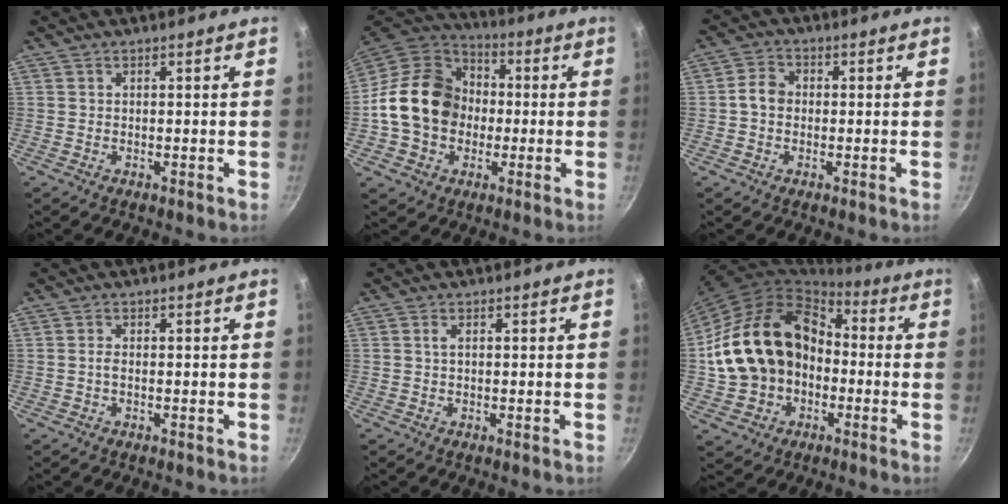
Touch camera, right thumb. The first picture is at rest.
{"total": 18.4, "force": [-0.9, 14.9, 10.7], "torque": [-0.160, 0.040, -0.025]}
{"total": 4.0, "force": [-0.2, 3.3, 2.3], "torque": [-0.032, 0.015, -0.014]}
{"total": 0.8, "force": [-0.2, 0.3, 0.8], "torque": [-0.018, 0.003, -0.007]}
{"total": 0.9, "force": [0.2, 0.2, 0.9], "torque": [-0.018, 0.001, 0.001]}
{"total": 19.9, "force": [-1.6, 15.7, 12.2], "torque": [-0.199, 0.057, -0.021]}